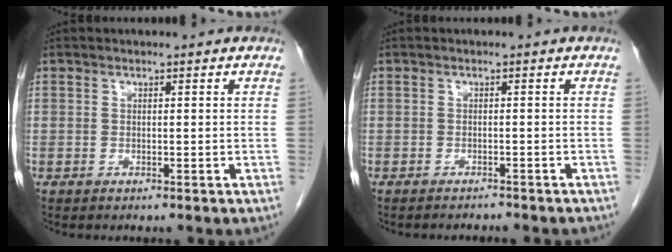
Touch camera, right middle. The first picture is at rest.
{"total": 3.1, "force": [-2.9, 0.7, 0.8], "torque": [-0.013, -0.003, -0.034]}